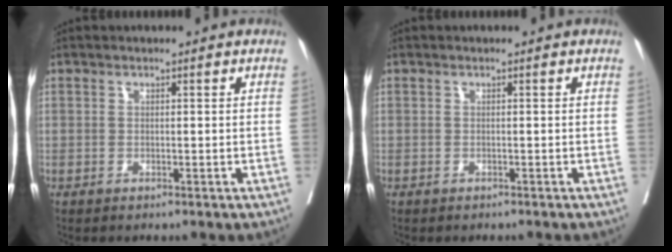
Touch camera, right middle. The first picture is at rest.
{"total": 0.7, "force": [-0.6, 0.2, 0.1], "torque": [-0.004, -0.001, -0.012]}